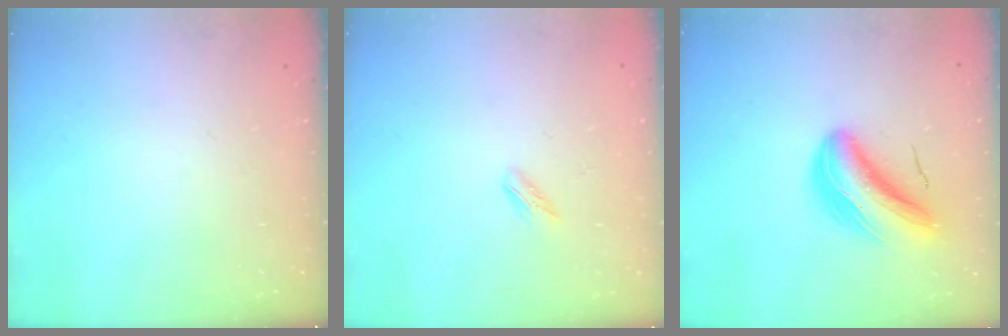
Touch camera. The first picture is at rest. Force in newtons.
{"total": 2.2, "press": 2.1, "slide": 0.7}
{"total": 7.6, "press": 7.3, "slide": 2.0}